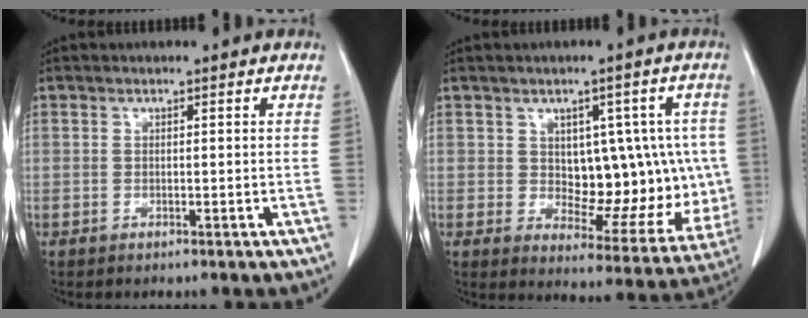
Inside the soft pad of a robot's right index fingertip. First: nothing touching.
{"total": 12.9, "force": [1.2, 7.1, 10.8], "torque": [-0.116, 0.016, 0.035]}